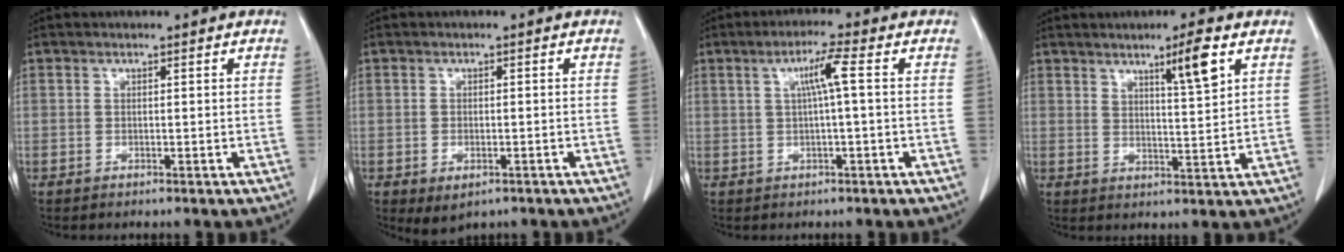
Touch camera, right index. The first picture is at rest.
{"total": 3.4, "force": [-1.7, 1.9, 2.2], "torque": [-0.034, -0.005, -0.014]}
{"total": 4.3, "force": [0.7, -0.5, 4.2], "torque": [-0.078, 0.009, 0.016]}
{"total": 6.3, "force": [3.6, 0.1, 5.1], "torque": [-0.080, -0.002, 0.062]}